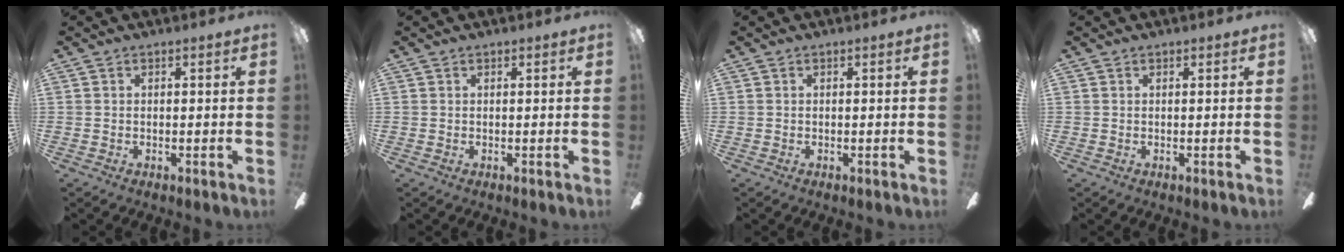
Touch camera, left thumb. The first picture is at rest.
{"total": 0.0}
{"total": 0.0}
{"total": 0.0}